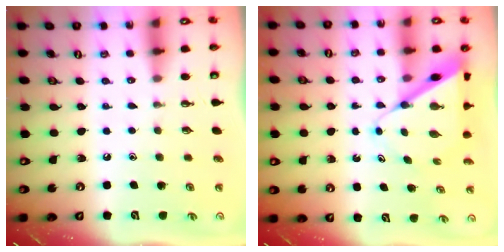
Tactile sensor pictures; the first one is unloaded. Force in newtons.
{"total": 8.9, "press": 8.9, "slide": 0.5}